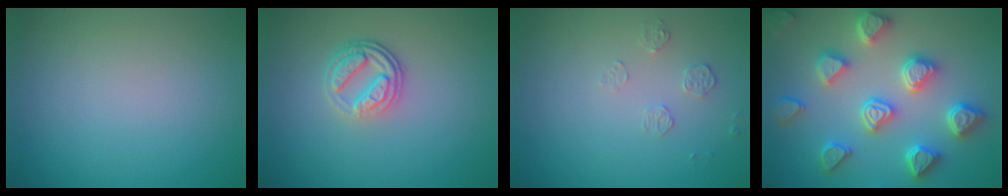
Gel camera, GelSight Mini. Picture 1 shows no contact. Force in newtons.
{"total": 3.7, "press": 2.8, "slide": 2.4}
{"total": 1.3, "press": 0.6, "slide": 1.1}
{"total": 6.0, "press": 5.8, "slide": 1.8}